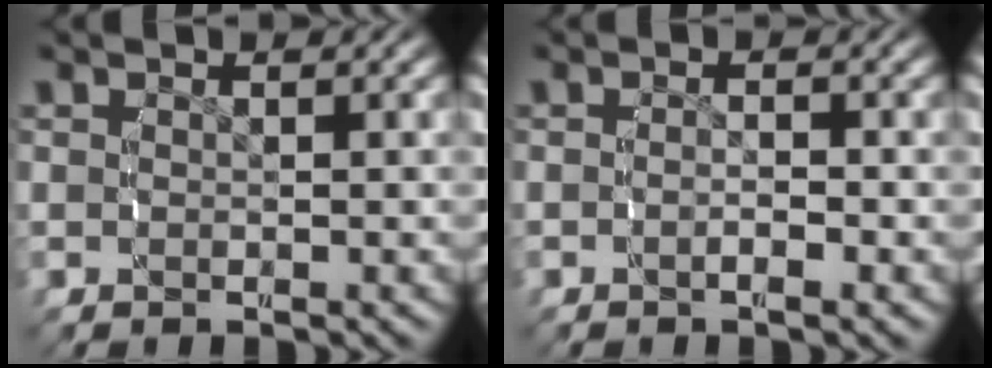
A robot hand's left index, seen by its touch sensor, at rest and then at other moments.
{"total": 1.3, "force": [-0.7, 0.2, 1.0], "torque": [-0.022, -0.001, -0.014]}